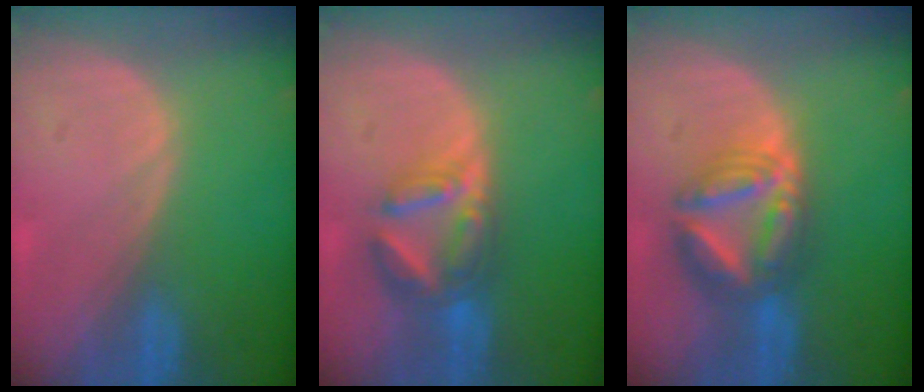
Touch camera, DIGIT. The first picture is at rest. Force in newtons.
{"total": 7.2, "press": 6.2, "slide": 3.5}
{"total": 7.7, "press": 7.7, "slide": 0.7}